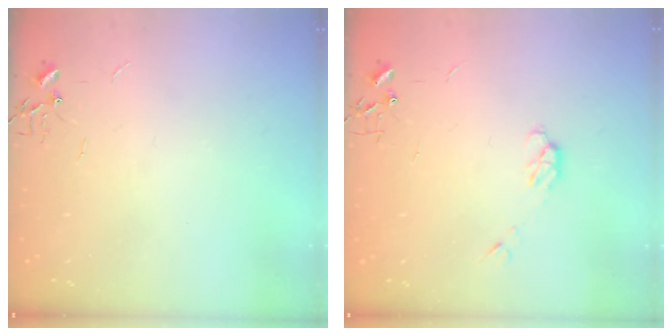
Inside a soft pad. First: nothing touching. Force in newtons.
{"total": 3.8, "press": 3.7, "slide": 0.6}